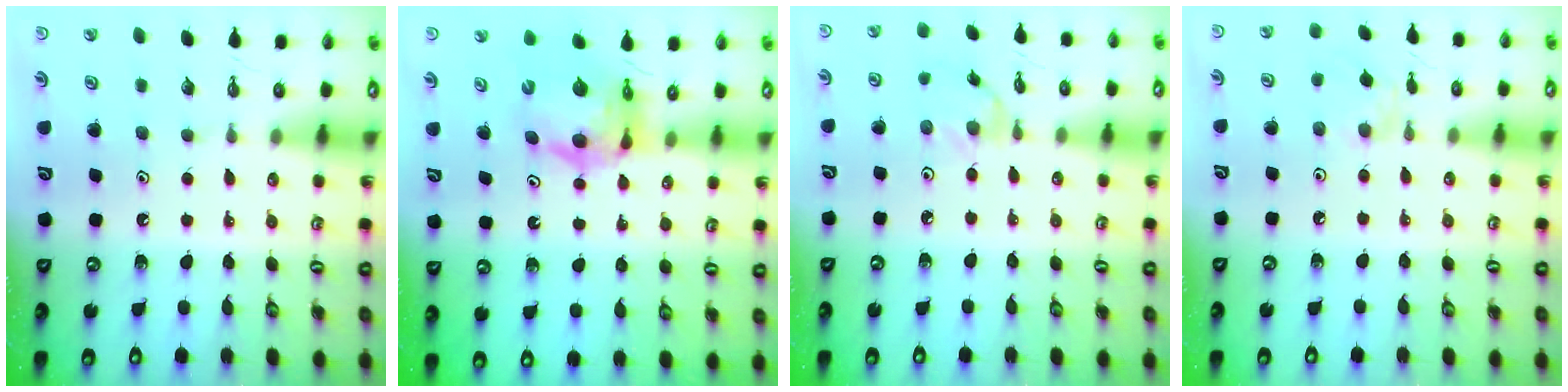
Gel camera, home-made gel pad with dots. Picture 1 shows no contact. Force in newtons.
{"total": 9.0, "press": 9.0, "slide": 0.9}
{"total": 0.9, "press": 0.8, "slide": 0.3}
{"total": 2.7, "press": 2.7, "slide": 0.6}